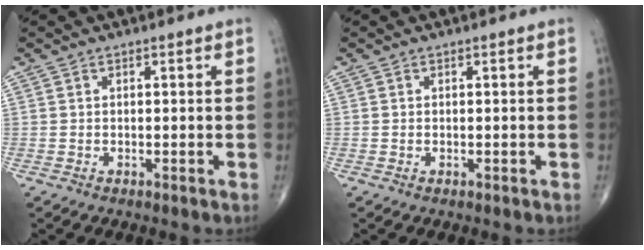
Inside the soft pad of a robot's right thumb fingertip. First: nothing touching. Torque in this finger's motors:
{"motor_torque": [0.67, -0.05, -0.09, -0.02, 0.01]}